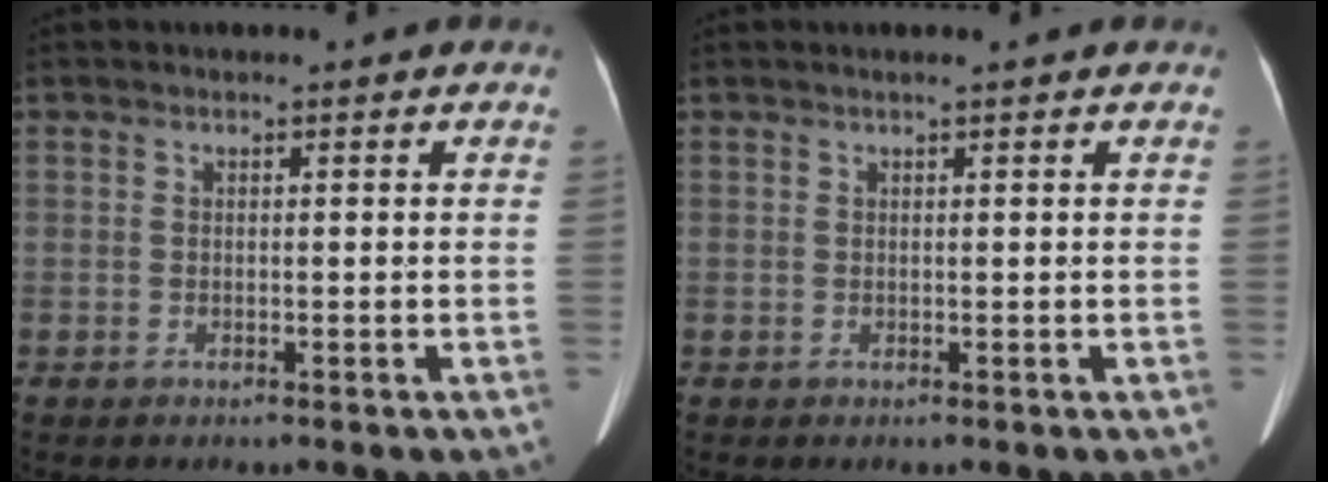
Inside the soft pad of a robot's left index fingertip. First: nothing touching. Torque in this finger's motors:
{"motor_torque": [-0.09, 0.00, 0.03, 0.02]}